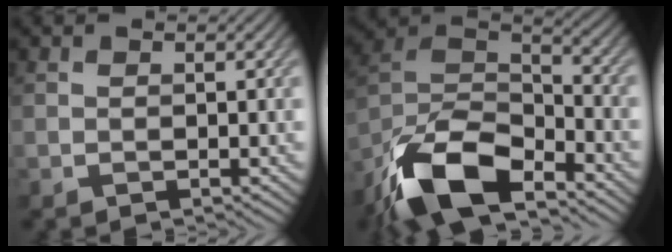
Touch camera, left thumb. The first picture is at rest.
{"total": 15.9, "force": [-10.8, 6.1, 10.0], "torque": [-0.232, -0.018, -0.208]}